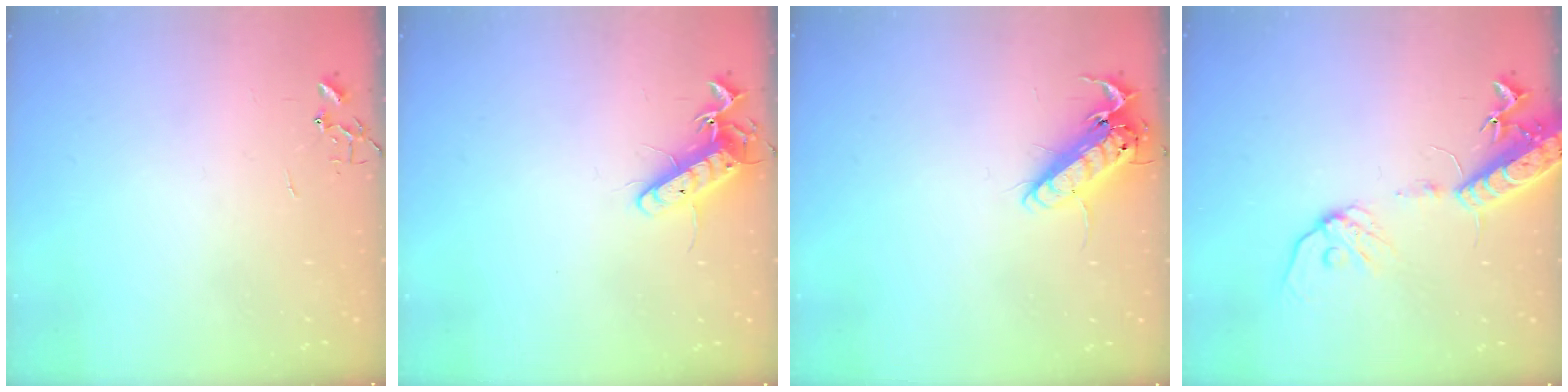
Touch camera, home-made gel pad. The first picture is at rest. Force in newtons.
{"total": 12.1, "press": 12.1, "slide": 0.9}
{"total": 13.6, "press": 13.5, "slide": 2.3}
{"total": 15.2, "press": 14.8, "slide": 3.4}